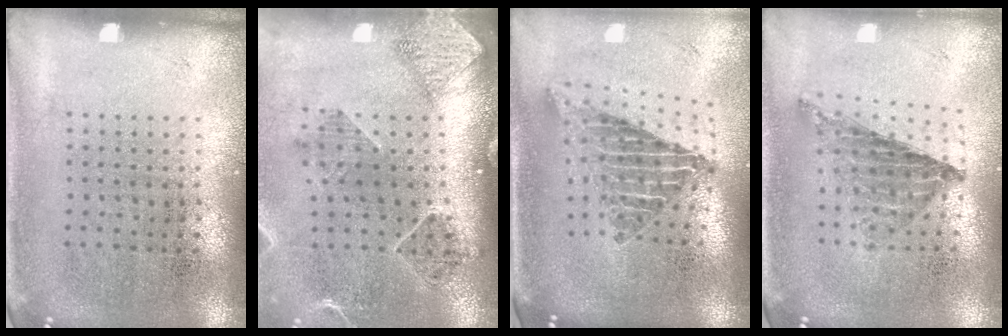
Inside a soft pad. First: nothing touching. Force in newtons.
{"total": 1.6, "press": 1.6, "slide": 0.1}
{"total": 2.3, "press": 1.6, "slide": 1.7}
{"total": 0.8, "press": 0.8, "slide": 0.1}